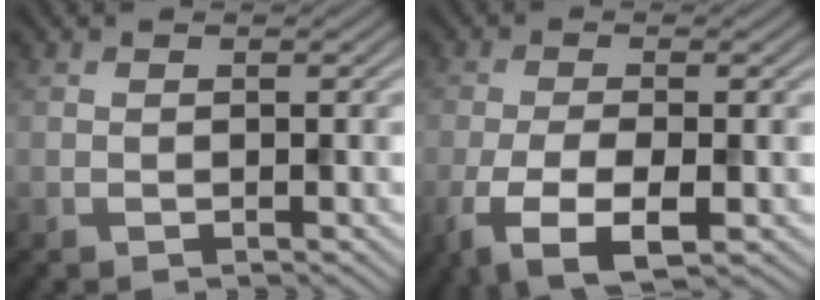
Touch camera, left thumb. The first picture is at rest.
{"total": 7.2, "force": [-3.3, 2.7, 5.8], "torque": [-0.122, -0.014, -0.060]}